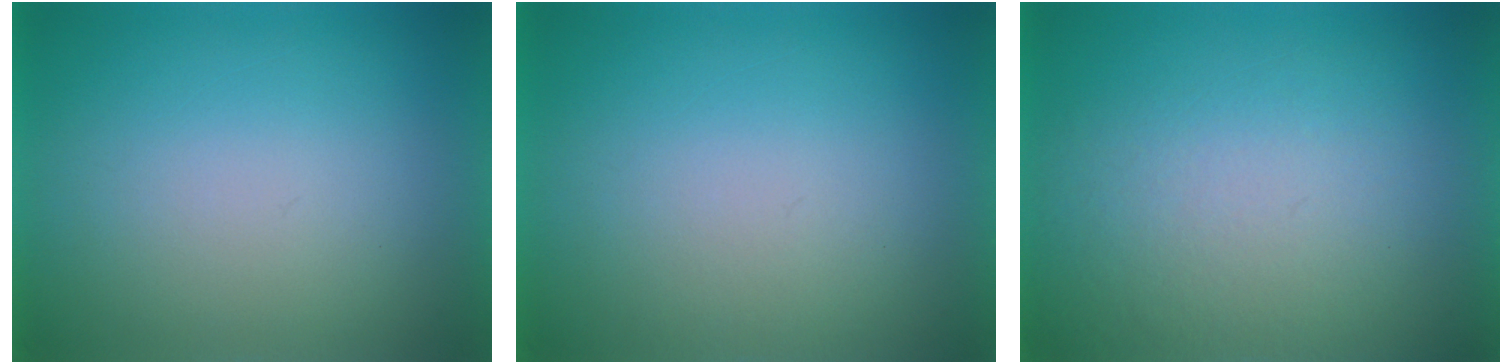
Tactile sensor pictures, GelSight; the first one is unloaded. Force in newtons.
{"total": 1.1}
{"total": 5.9}